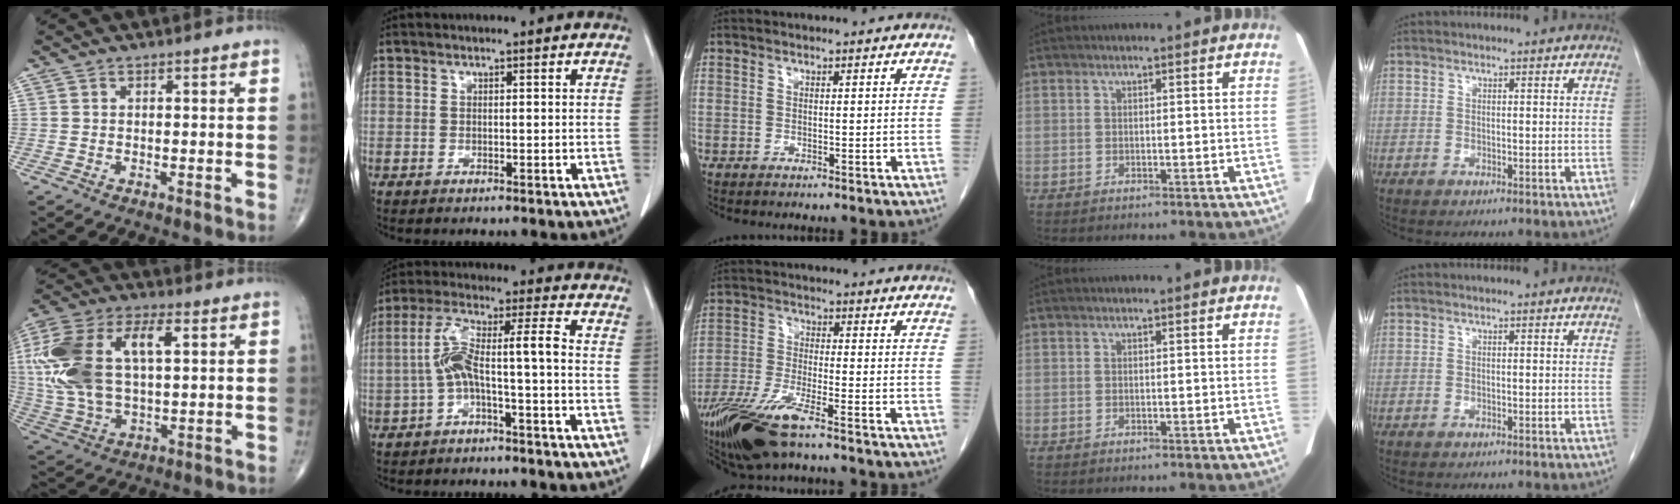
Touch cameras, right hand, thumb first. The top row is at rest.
{"thumb": {"total": 22.2, "force": [4.6, 11.3, 18.5], "torque": [-0.414, 0.015, 0.084]}, "index": {"total": 7.9, "force": [-1.9, 0.4, 7.7], "torque": [-0.150, 0.040, -0.035]}, "middle": {"total": 10.4, "force": [-7.2, 1.5, 7.3], "torque": [-0.146, -0.024, -0.135]}}